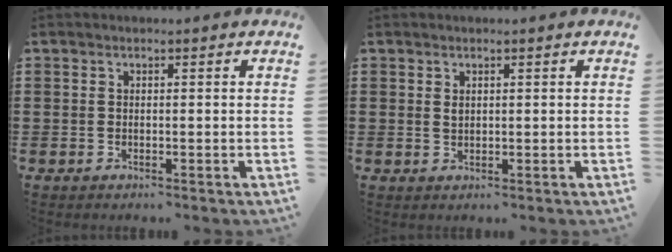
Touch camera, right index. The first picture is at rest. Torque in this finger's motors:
{"motor_torque": [-0.13, 0.05, 0.08, 0.01]}